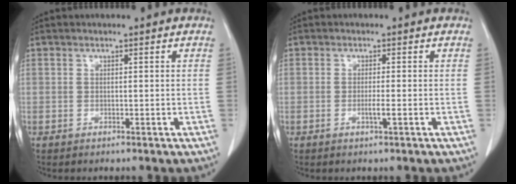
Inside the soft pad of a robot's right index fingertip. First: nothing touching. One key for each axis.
{"total": 1.5, "fx": -0.4, "fy": -0.1, "fz": 1.4, "tx": -0.029, "ty": -0.002, "tz": -0.005}